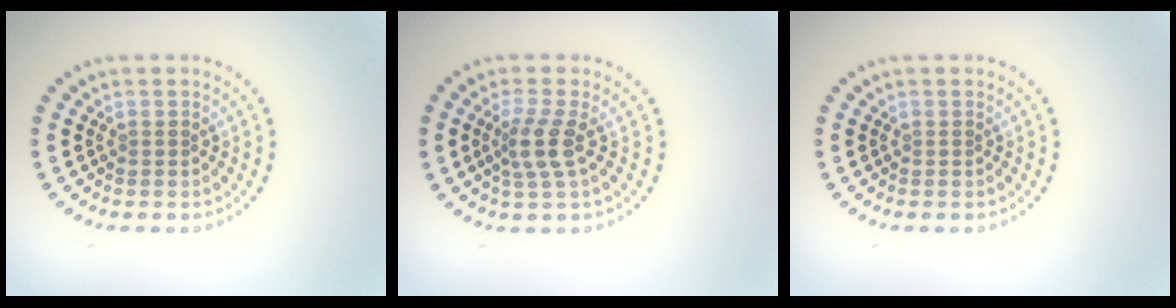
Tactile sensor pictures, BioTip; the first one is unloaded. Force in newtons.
{"total": 2.7, "press": 2.1, "slide": 1.7}
{"total": 0.0}